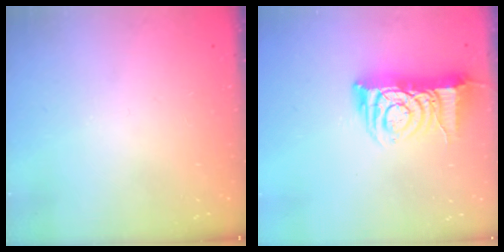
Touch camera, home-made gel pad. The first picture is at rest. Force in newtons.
{"total": 11.7, "press": 11.6, "slide": 1.0}